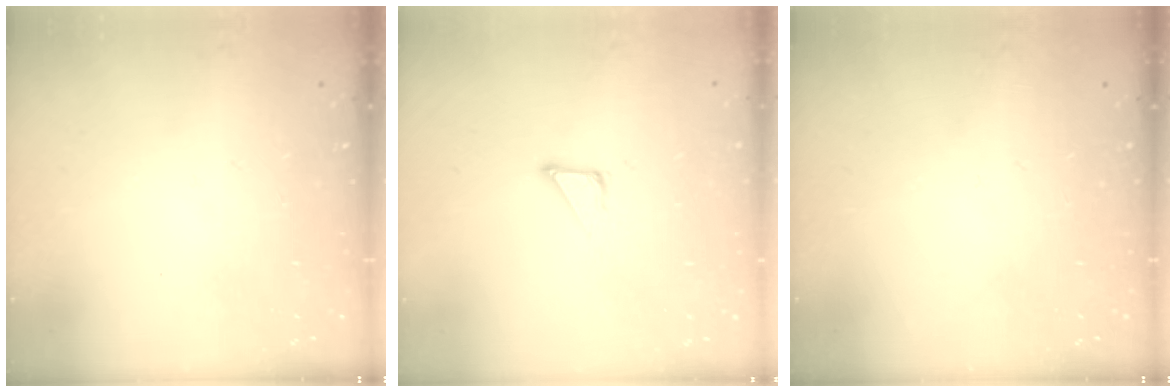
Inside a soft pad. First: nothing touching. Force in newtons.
{"total": 3.5, "press": 3.5, "slide": 0.2}
{"total": 0.0}